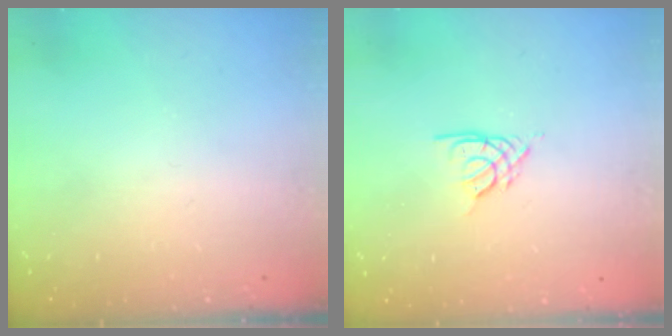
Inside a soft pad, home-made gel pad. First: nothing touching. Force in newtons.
{"total": 2.6, "press": 2.6, "slide": 0.6}